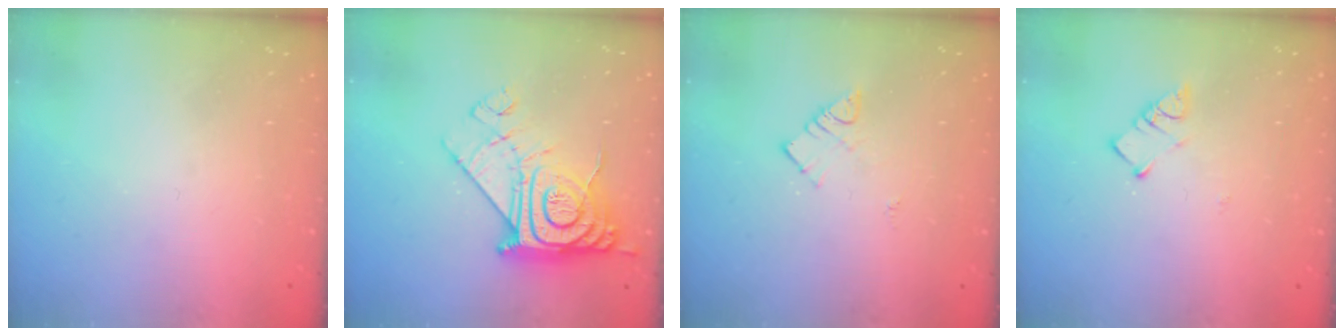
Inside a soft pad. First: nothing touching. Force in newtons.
{"total": 16.0, "press": 15.9, "slide": 1.3}
{"total": 5.2, "press": 5.2, "slide": 0.2}
{"total": 3.7, "press": 3.7, "slide": 0.2}